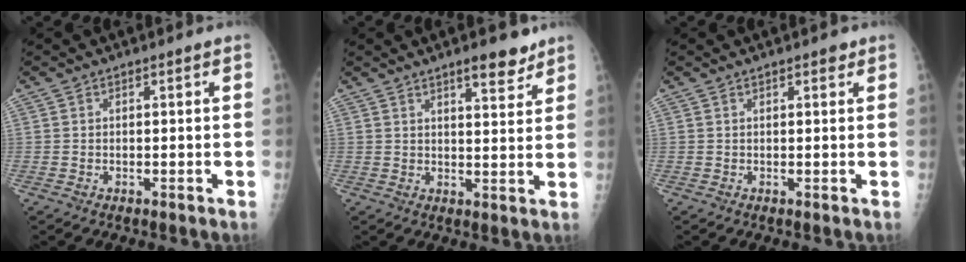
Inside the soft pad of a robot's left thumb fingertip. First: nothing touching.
{"total": 6.2, "force": [4.5, 1.5, 3.9], "torque": [-0.035, -0.029, 0.066]}
{"total": 1.8, "force": [1.2, 0.7, 1.1], "torque": [-0.001, -0.002, 0.015]}